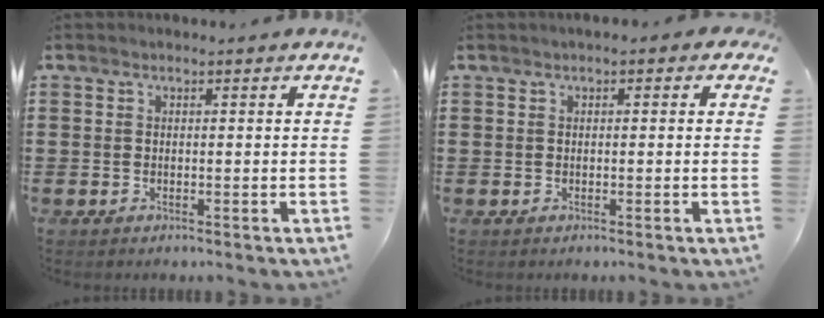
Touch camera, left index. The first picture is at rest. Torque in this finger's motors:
{"motor_torque": [1.06, -0.33, 0.63, 0.09]}